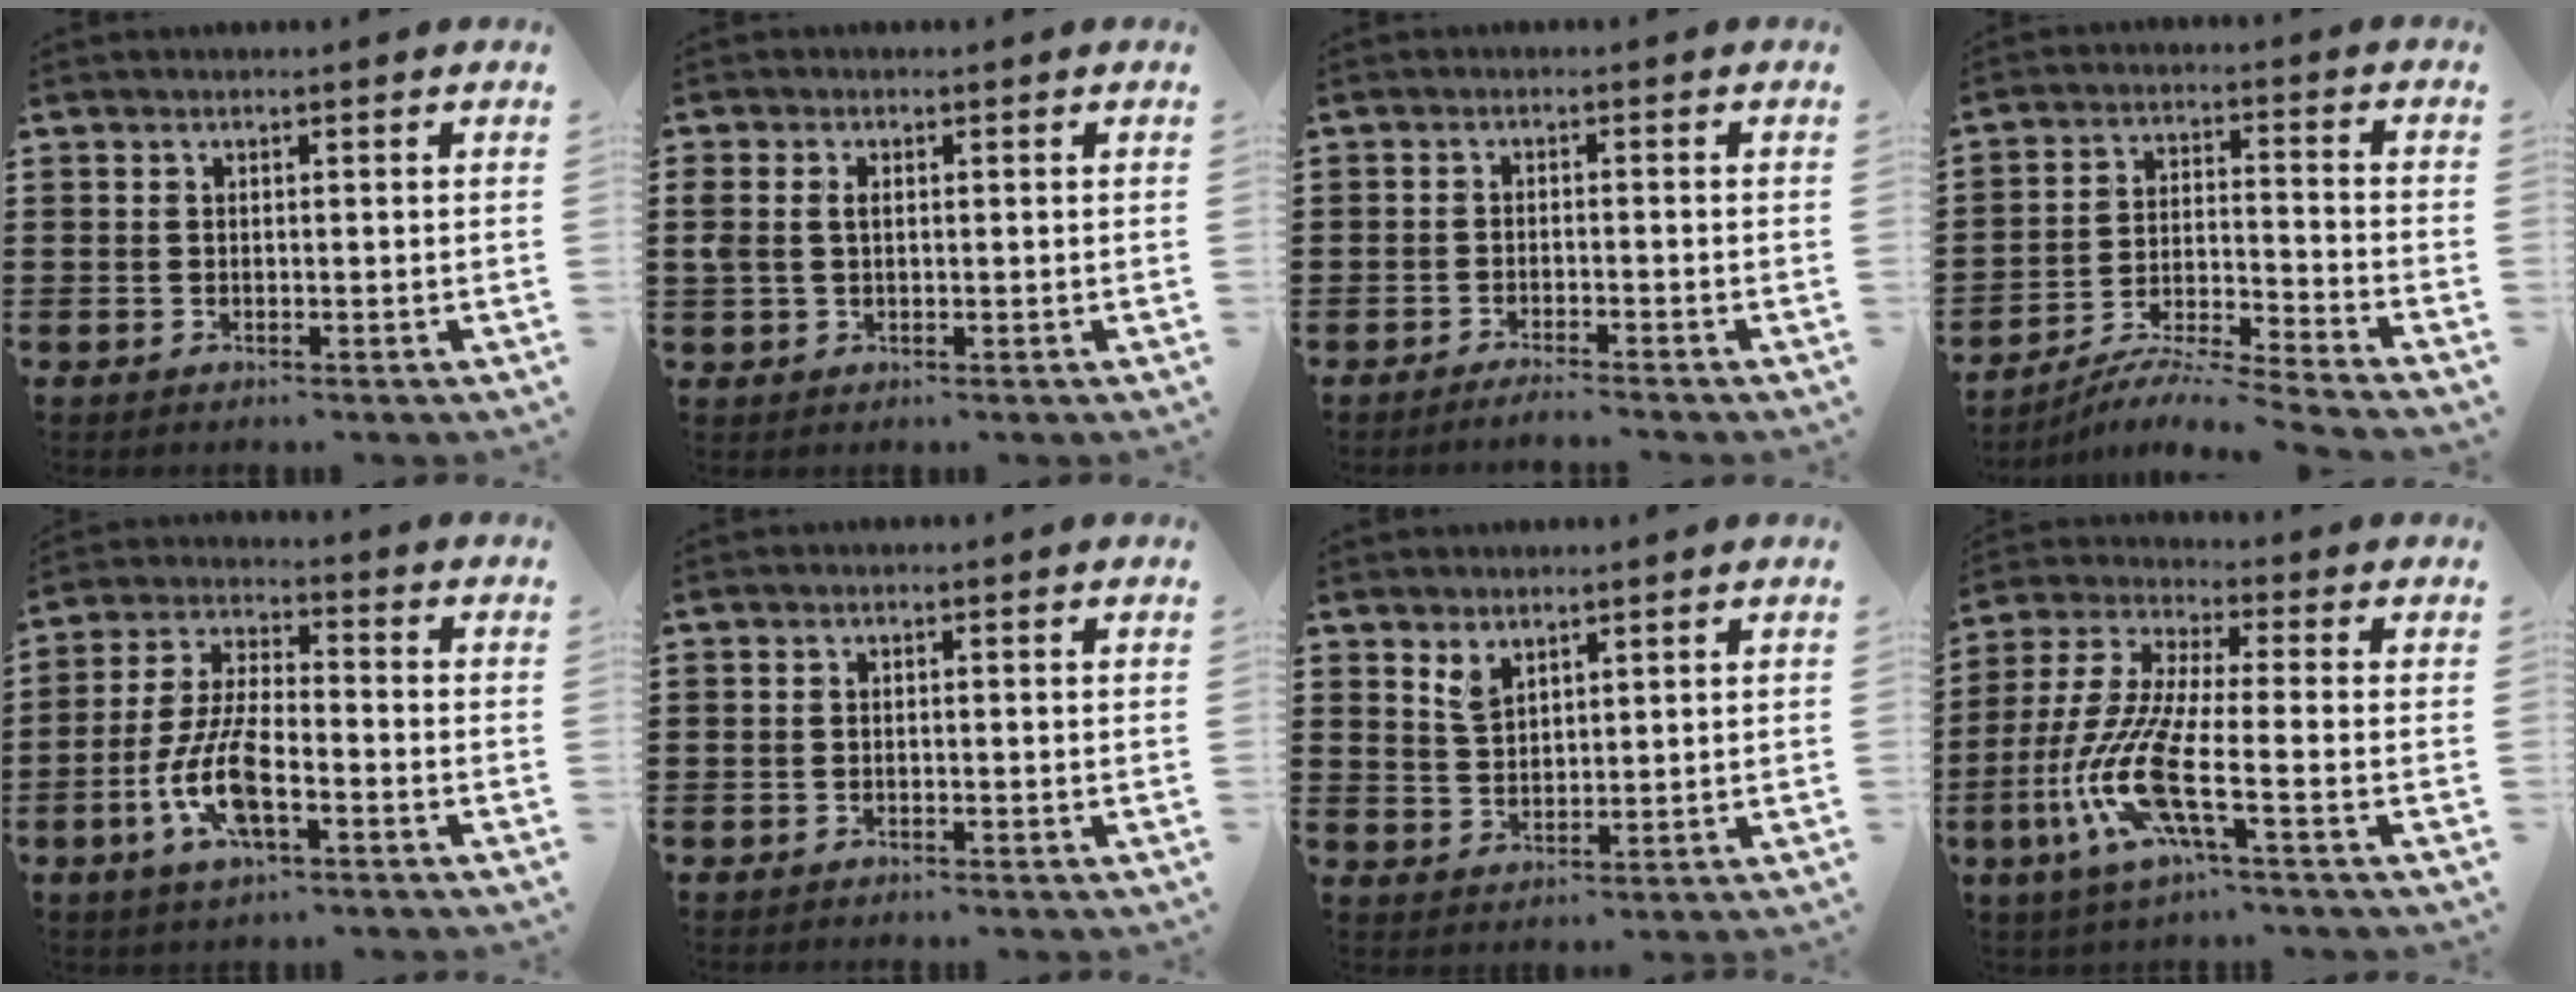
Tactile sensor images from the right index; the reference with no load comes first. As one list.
[{"total": 2.0, "force": [0.3, 1.3, 1.5], "torque": [-0.032, 0.008, 0.004]}, {"total": 1.9, "force": [-1.8, -0.2, 0.5], "torque": [-0.008, 0.001, -0.036]}, {"total": 6.0, "force": [-5.7, -0.7, 1.6], "torque": [-0.030, -0.011, -0.116]}, {"total": 9.8, "force": [-3.7, 3.5, 8.3], "torque": [-0.190, -0.008, -0.072]}, {"total": 0.6, "force": [-0.6, 0.1, 0.0], "torque": [-0.001, -0.001, -0.013]}, {"total": 3.0, "force": [2.3, 1.5, 1.2], "torque": [-0.029, 0.002, 0.044]}, {"total": 12.2, "force": [-4.5, 2.7, 11.0], "torque": [-0.268, -0.023, -0.095]}]